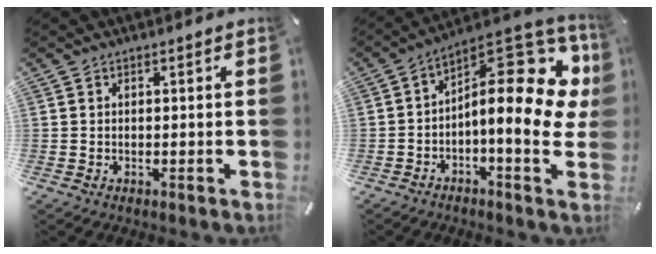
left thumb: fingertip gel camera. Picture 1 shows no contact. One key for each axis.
{"total": 19.3, "fx": 3.1, "fy": 8.7, "fz": 16.9, "tx": -0.228, "ty": -0.044, "tz": 0.055}